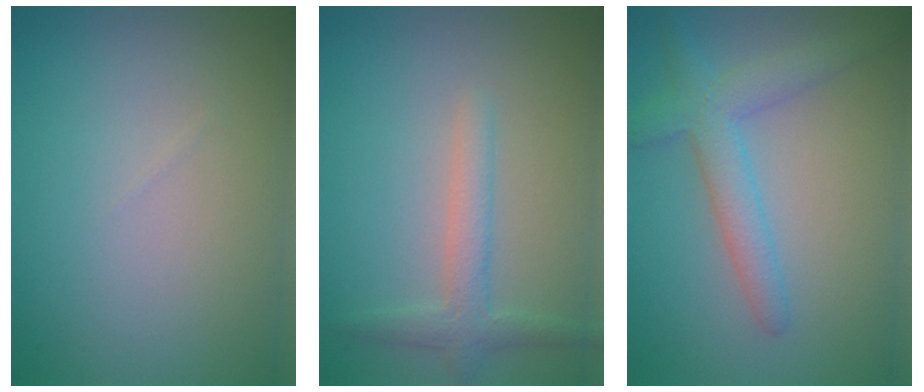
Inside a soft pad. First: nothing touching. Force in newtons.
{"total": 2.4, "press": 2.4, "slide": 0.1}
{"total": 3.7, "press": 3.7, "slide": 0.1}